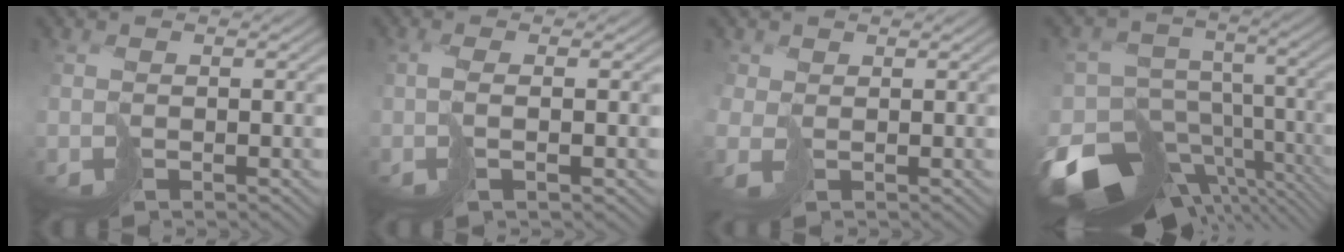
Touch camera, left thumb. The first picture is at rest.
{"total": 2.8, "force": [-0.2, 0.6, 2.8], "torque": [-0.055, 0.001, -0.010]}
{"total": 2.1, "force": [-0.1, 1.6, 1.4], "torque": [-0.051, -0.008, -0.001]}
{"total": 18.2, "force": [-11.4, 11.9, 7.9], "torque": [-0.173, -0.051, -0.135]}